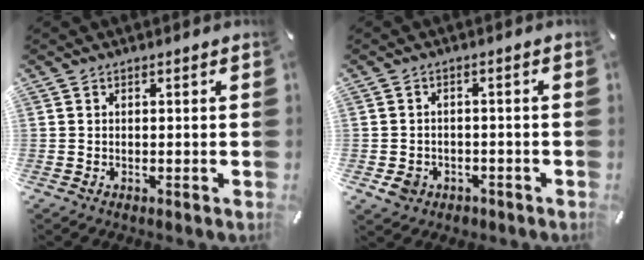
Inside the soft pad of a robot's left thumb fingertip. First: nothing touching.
{"total": 4.7, "force": [-2.2, 3.8, 1.8], "torque": [-0.041, 0.006, -0.040]}